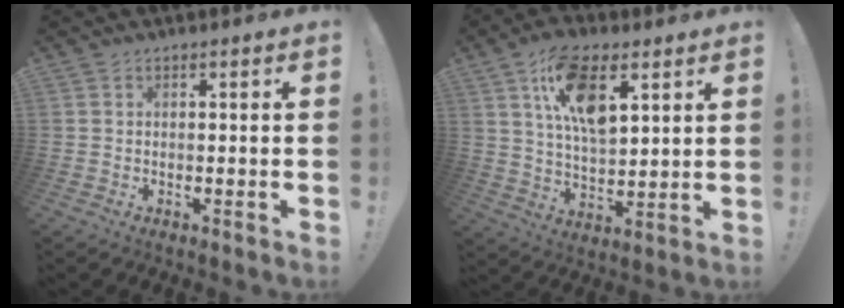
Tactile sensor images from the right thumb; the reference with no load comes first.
{"total": 14.4, "force": [6.9, 7.2, 10.5], "torque": [-0.172, -0.014, 0.123]}